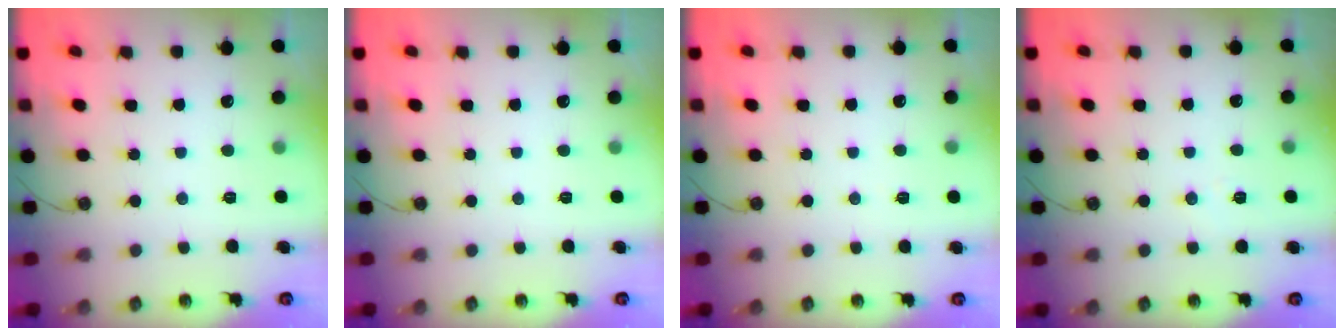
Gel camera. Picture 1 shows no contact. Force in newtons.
{"total": 0.0}
{"total": 2.5, "press": 1.7, "slide": 1.8}
{"total": 4.4, "press": 4.2, "slide": 1.2}